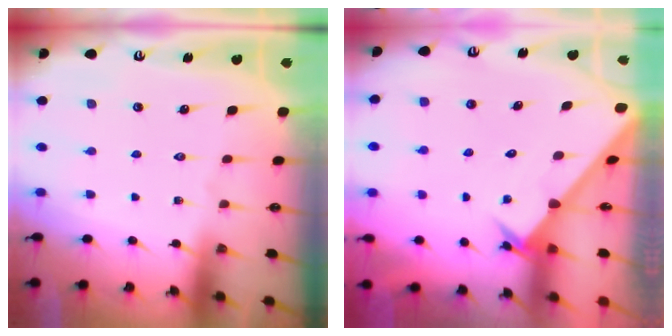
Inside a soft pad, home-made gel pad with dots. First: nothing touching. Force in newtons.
{"total": 2.6, "press": 2.6, "slide": 0.2}